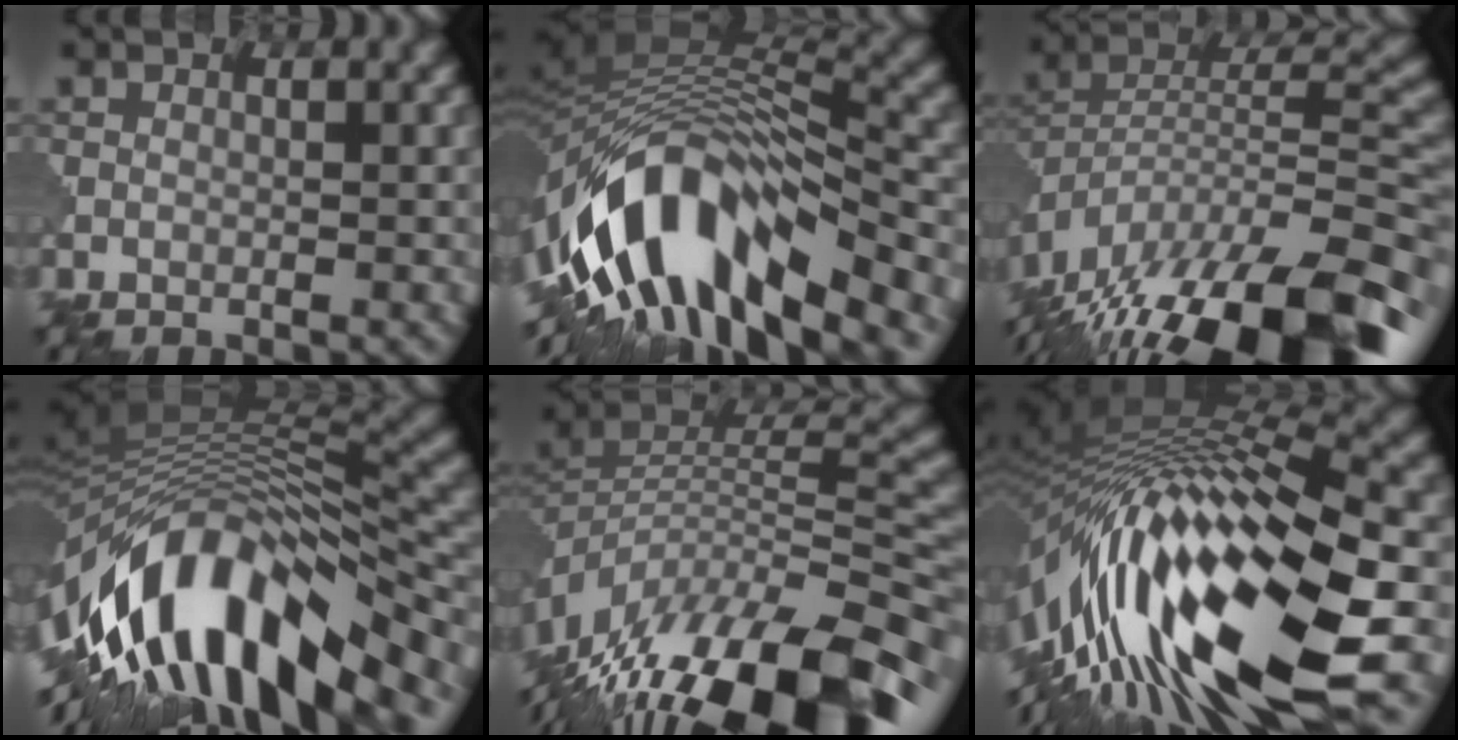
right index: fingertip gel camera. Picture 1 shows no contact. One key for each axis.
{"total": 12.6, "fx": -6.5, "fy": 5.5, "fz": 9.2, "tx": -0.161, "ty": 0.023, "tz": -0.108}
{"total": 17.8, "fx": -13.2, "fy": 5.9, "fz": 10.3, "tx": -0.182, "ty": 0.007, "tz": -0.207}
{"total": 14.0, "fx": -7.1, "fy": 5.8, "fz": 10.6, "tx": -0.186, "ty": 0.027, "tz": -0.116}
{"total": 17.3, "fx": -11.2, "fy": 6.3, "fz": 11.5, "tx": -0.210, "ty": 0.011, "tz": -0.183}
{"total": 16.5, "fx": -5.0, "fy": 4.3, "fz": 15.1, "tx": -0.273, "ty": 0.026, "tz": -0.098}